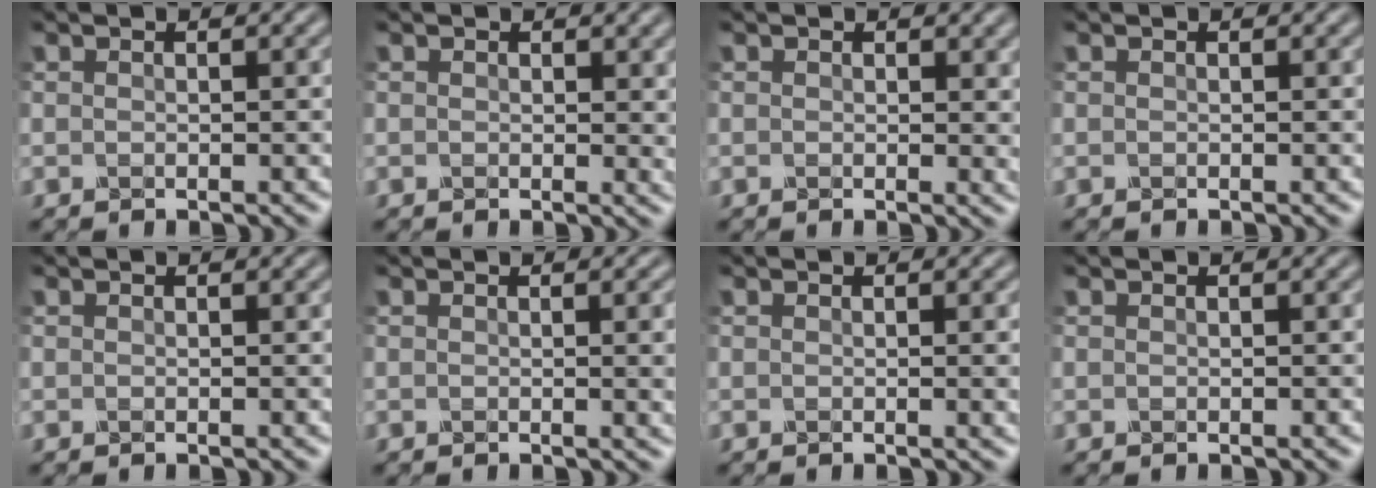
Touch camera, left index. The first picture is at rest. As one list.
[{"total": 2.4, "force": [0.2, 1.5, 1.8], "torque": [-0.016, 0.001, 0.000]}, {"total": 2.3, "force": [0.2, 1.5, 1.8], "torque": [-0.016, 0.001, 0.001]}, {"total": 0.0}, {"total": 0.0}, {"total": 3.2, "force": [-0.3, 1.5, 2.8], "torque": [-0.020, 0.002, -0.008]}, {"total": 1.9, "force": [-0.3, 0.8, 1.7], "torque": [-0.011, 0.003, -0.006]}, {"total": 0.0}]